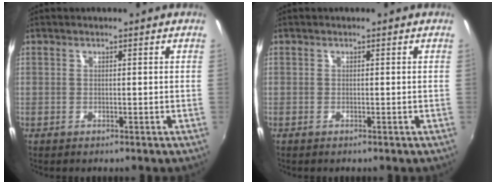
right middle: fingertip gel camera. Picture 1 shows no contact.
{"total": 0.0}